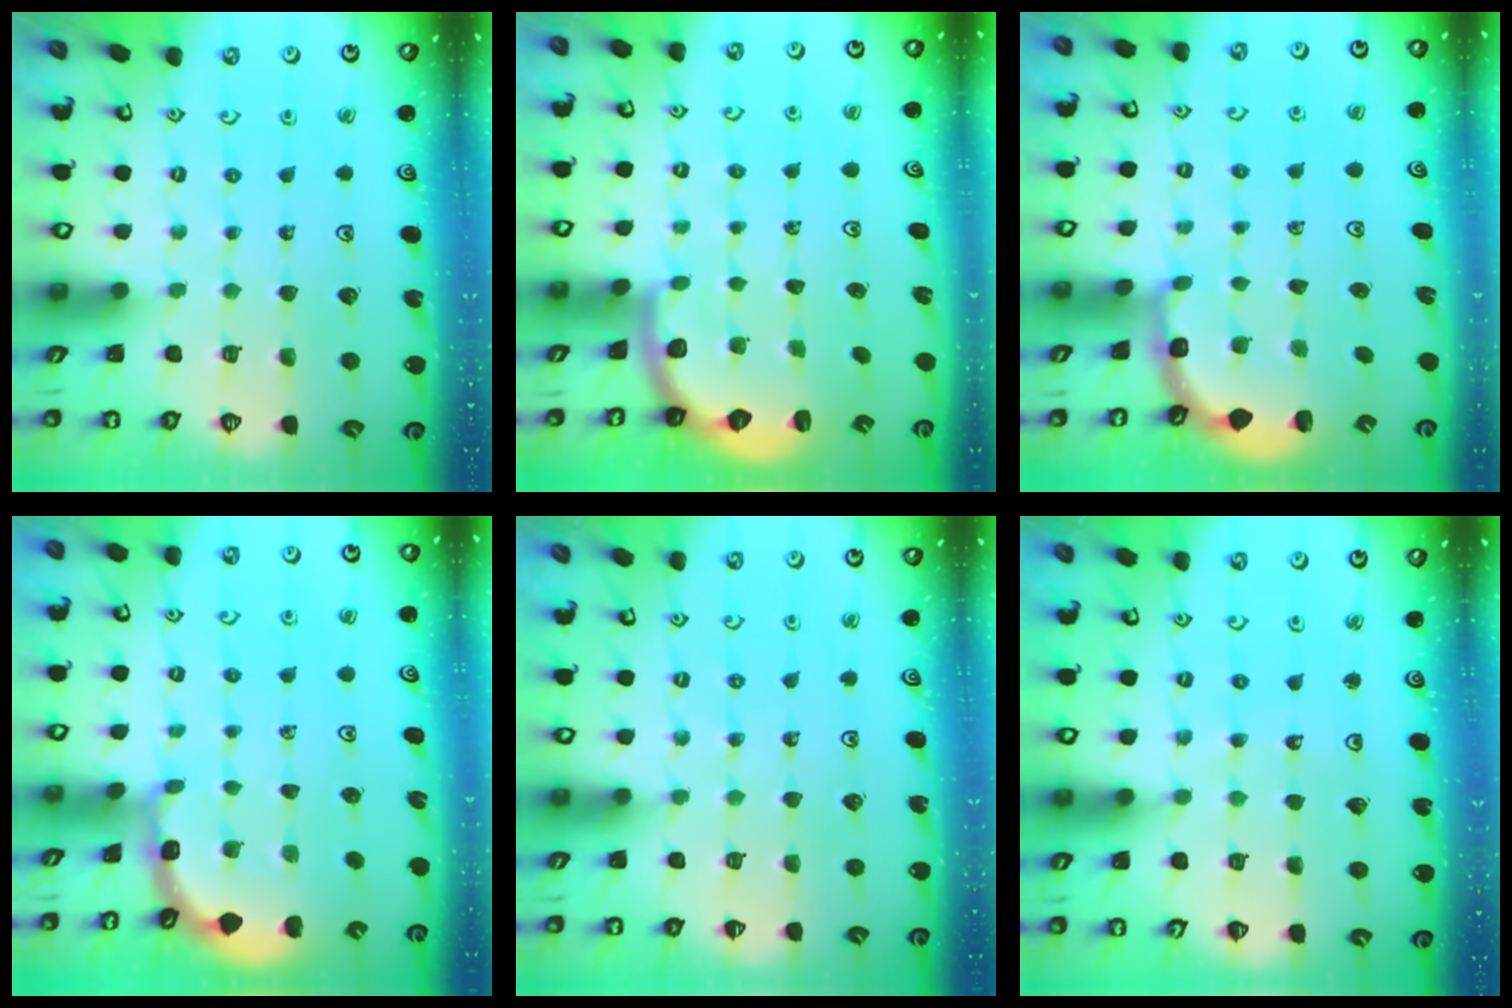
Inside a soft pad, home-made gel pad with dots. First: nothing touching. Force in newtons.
{"total": 2.5, "press": 2.1, "slide": 1.3}
{"total": 2.7, "press": 2.4, "slide": 1.4}
{"total": 1.8, "press": 1.8, "slide": 0.3}
{"total": 3.0, "press": 2.9, "slide": 0.6}
{"total": 5.9, "press": 5.9, "slide": 0.5}